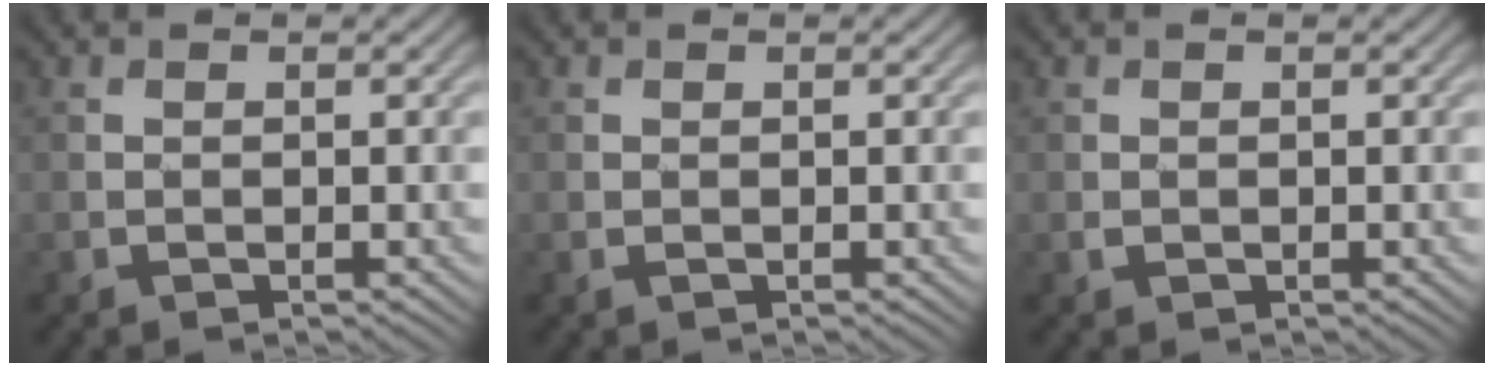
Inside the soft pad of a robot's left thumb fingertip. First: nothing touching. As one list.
[{"total": 0.5, "force": [-0.1, 0.3, 0.4], "torque": [-0.010, -0.003, -0.001]}, {"total": 0.6, "force": [-0.1, 0.6, 0.2], "torque": [-0.003, -0.005, -0.002]}]